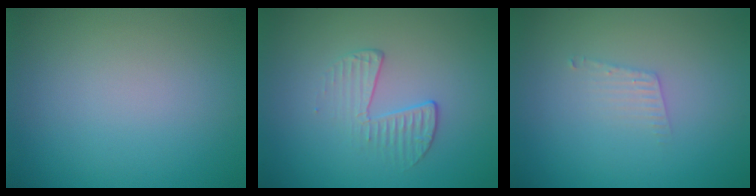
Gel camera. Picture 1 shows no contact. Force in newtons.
{"total": 2.1, "press": 1.0, "slide": 1.8}
{"total": 1.3, "press": 1.3, "slide": 0.1}